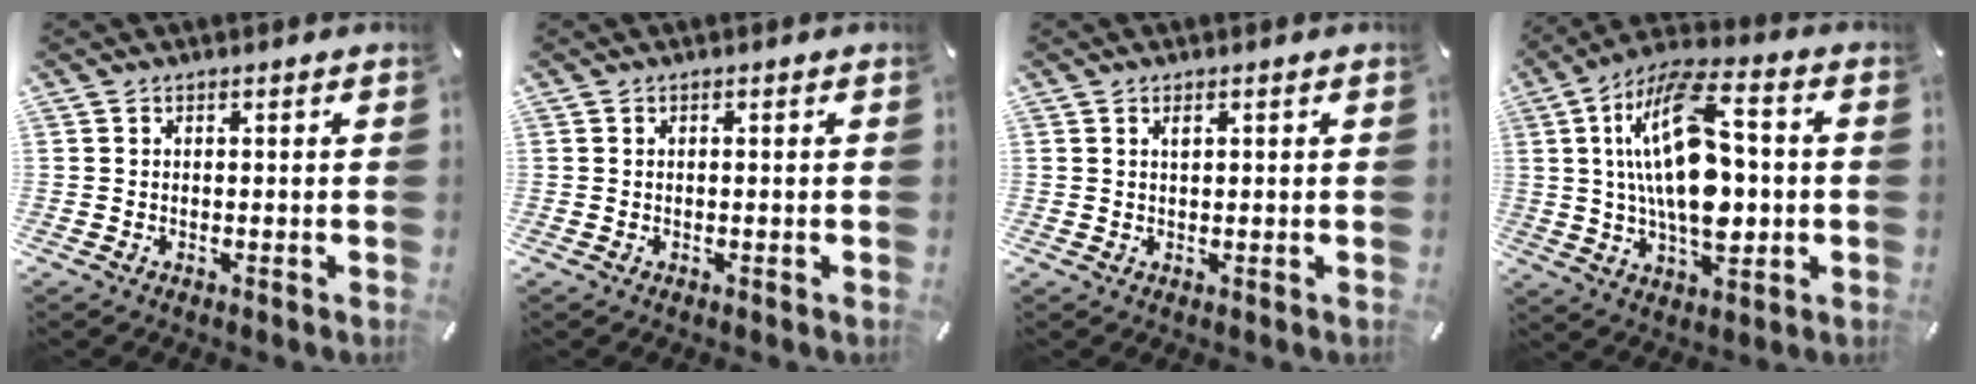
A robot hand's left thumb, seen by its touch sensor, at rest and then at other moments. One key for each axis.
{"total": 0.0}
{"total": 1.3, "fx": 0.5, "fy": 0.5, "fz": 1.0, "tx": -0.021, "ty": 0.002, "tz": 0.008}
{"total": 21.1, "fx": 1.5, "fy": 11.1, "fz": 18.0, "tx": -0.359, "ty": -0.002, "tz": 0.021}